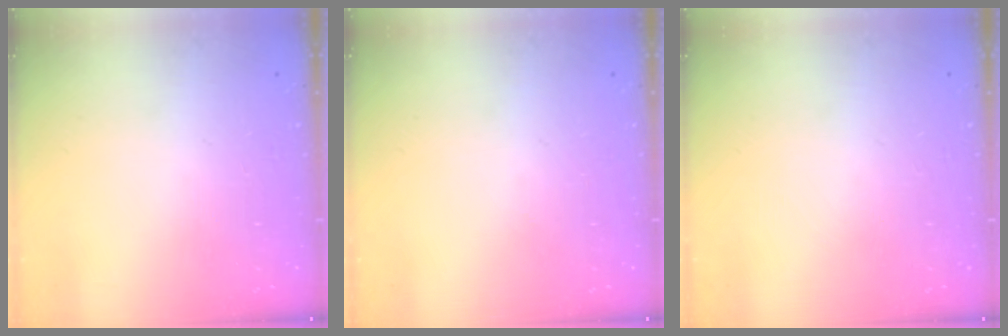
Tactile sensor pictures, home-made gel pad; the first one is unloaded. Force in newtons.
{"total": 0.0}
{"total": 0.0}